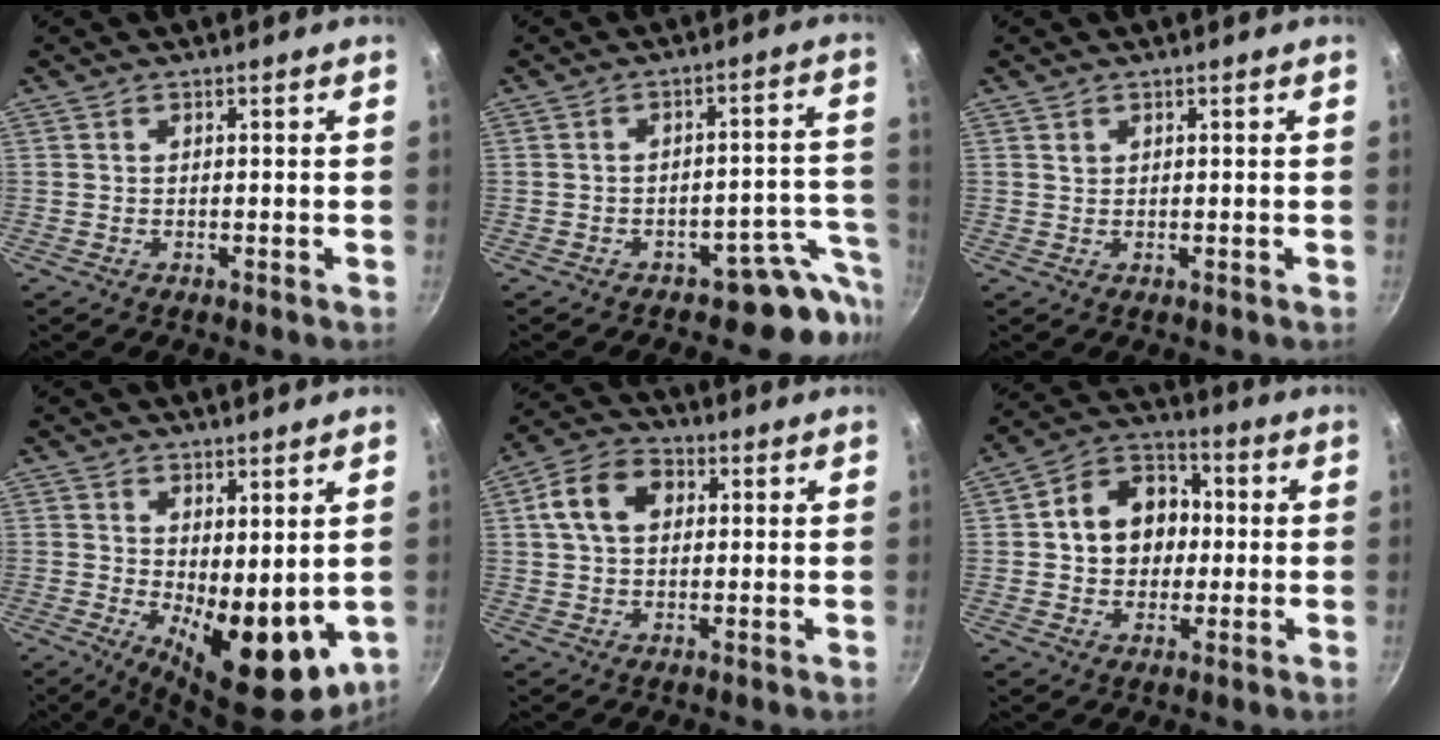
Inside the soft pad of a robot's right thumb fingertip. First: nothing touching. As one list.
[{"total": 8.1, "force": [-5.8, 4.5, 3.5], "torque": [0.026, 0.068, -0.075]}, {"total": 0.8, "force": [0.4, 0.6, 0.2], "torque": [-0.002, 0.001, 0.008]}, {"total": 13.0, "force": [0.4, 6.0, 11.6], "torque": [-0.130, -0.026, 0.024]}, {"total": 9.5, "force": [2.3, 6.9, 6.2], "torque": [-0.090, 0.015, 0.027]}, {"total": 13.0, "force": [0.9, 10.6, 7.6], "torque": [-0.085, 0.024, 0.003]}]